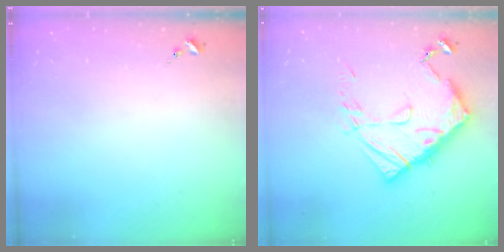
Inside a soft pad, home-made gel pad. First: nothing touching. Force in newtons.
{"total": 15.2, "press": 15.1, "slide": 1.4}